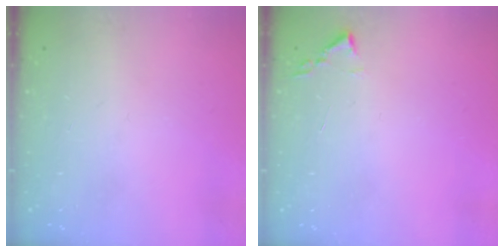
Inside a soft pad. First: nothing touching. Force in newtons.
{"total": 1.9, "press": 1.8, "slide": 0.3}